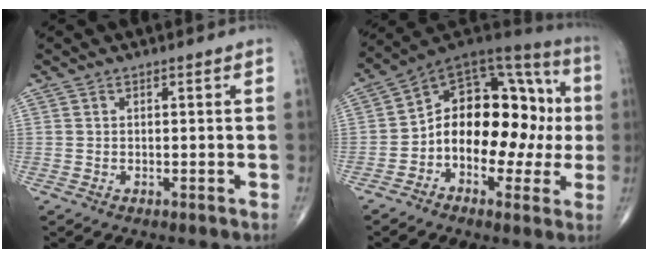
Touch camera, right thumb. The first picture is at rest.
{"total": 20.1, "force": [-1.3, 12.9, 15.3], "torque": [-0.179, 0.061, -0.025]}